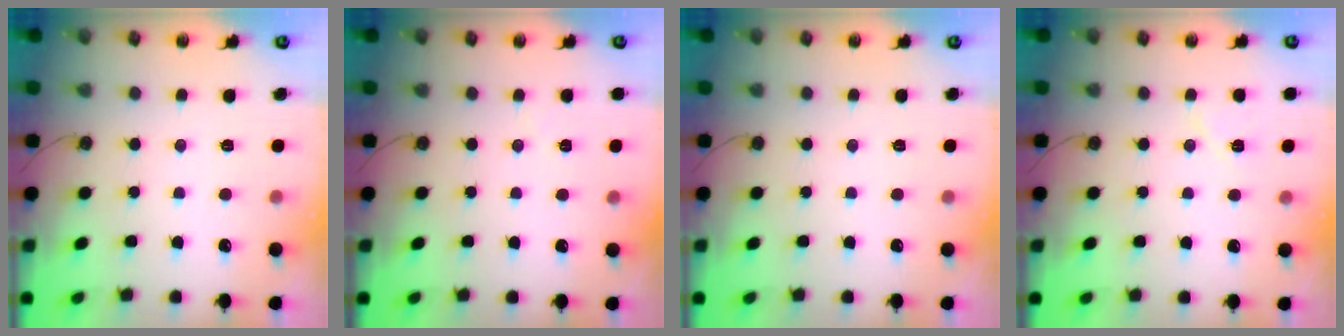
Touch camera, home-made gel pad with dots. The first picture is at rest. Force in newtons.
{"total": 3.0, "press": 2.0, "slide": 2.2}
{"total": 0.0}
{"total": 5.4, "press": 5.0, "slide": 2.0}